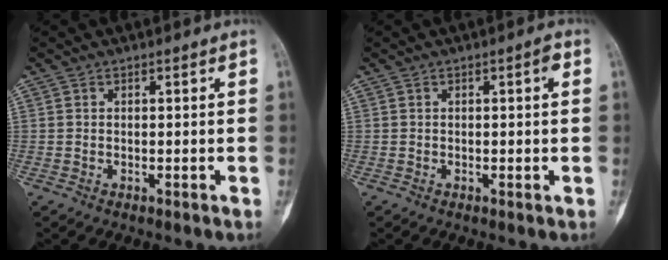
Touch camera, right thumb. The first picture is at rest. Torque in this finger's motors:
{"motor_torque": [0.22, 0.07, 0.15, -0.03, -0.01]}